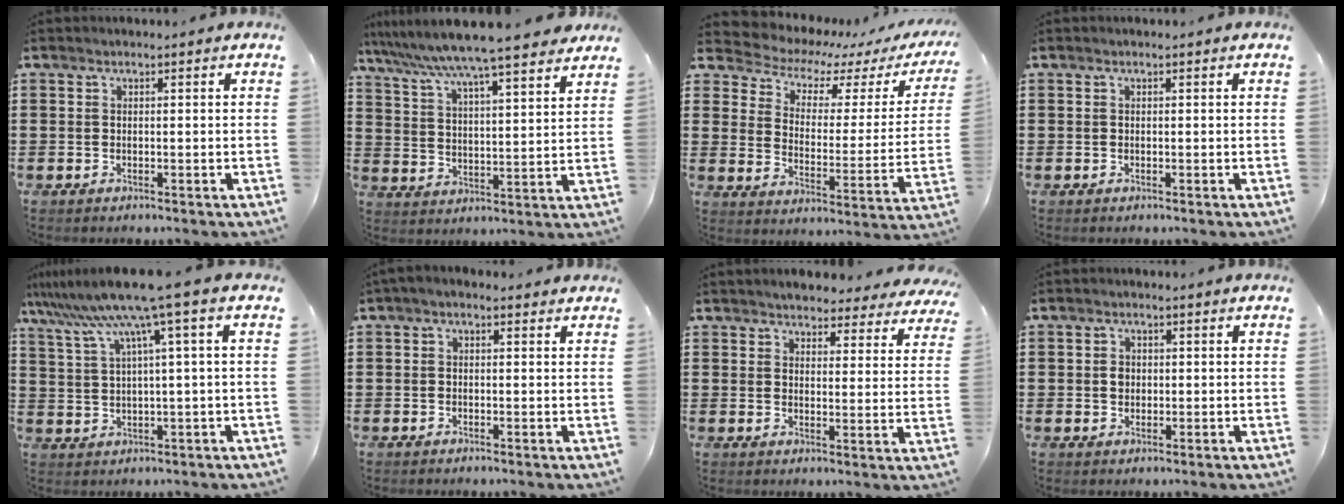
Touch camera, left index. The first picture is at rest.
{"total": 7.3, "force": [6.6, -0.7, 3.0], "torque": [-0.086, -0.045, 0.109]}
{"total": 4.3, "force": [3.7, 1.7, 1.3], "torque": [-0.046, -0.037, 0.056]}
{"total": 0.0}
{"total": 9.2, "force": [5.1, -0.9, 7.5], "torque": [-0.173, -0.030, 0.080]}
{"total": 1.0, "force": [-0.1, 0.6, 0.9], "torque": [-0.017, 0.004, -0.002]}
{"total": 3.7, "force": [3.7, 0.3, 0.2], "torque": [-0.021, -0.016, 0.067]}
{"total": 1.8, "force": [0.3, 1.5, 1.0], "torque": [-0.016, 0.004, 0.002]}